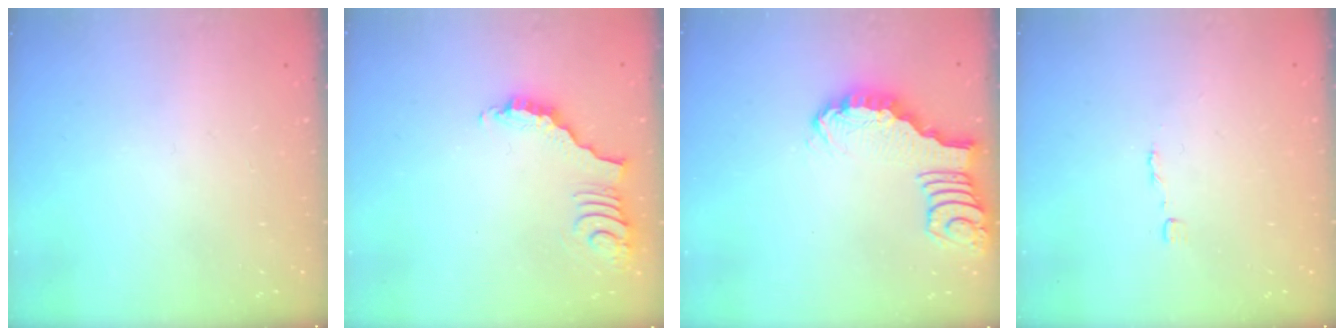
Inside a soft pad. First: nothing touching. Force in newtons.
{"total": 3.6, "press": 3.6, "slide": 0.6}
{"total": 2.7, "press": 2.7, "slide": 0.4}
{"total": 1.8, "press": 1.8, "slide": 0.1}